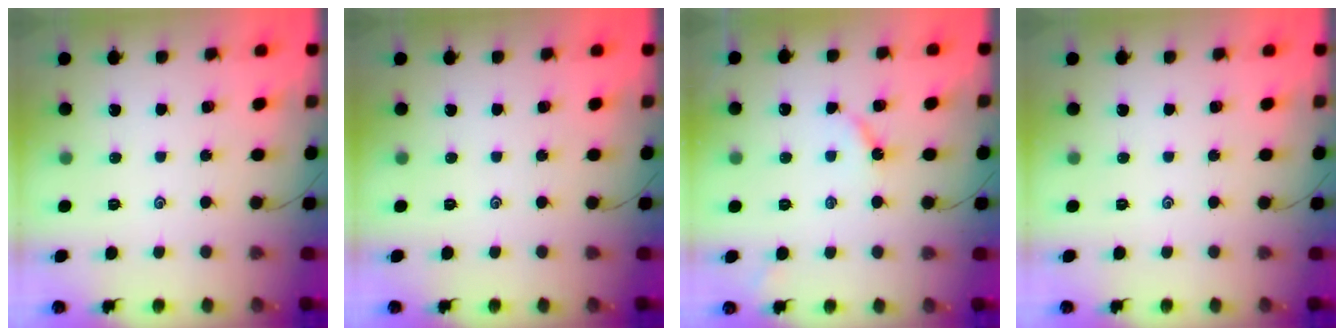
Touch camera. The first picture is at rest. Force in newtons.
{"total": 0.0}
{"total": 4.5, "press": 4.5, "slide": 0.7}
{"total": 0.0}